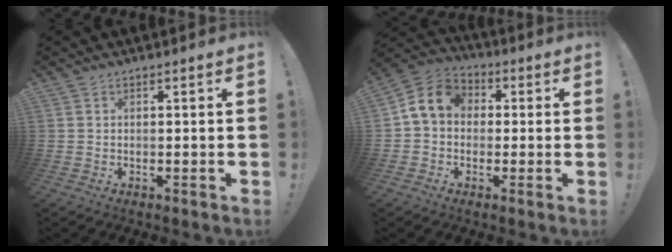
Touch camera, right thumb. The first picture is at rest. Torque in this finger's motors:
{"motor_torque": [0.07, 0.31, 0.46, -0.34, 0.03]}